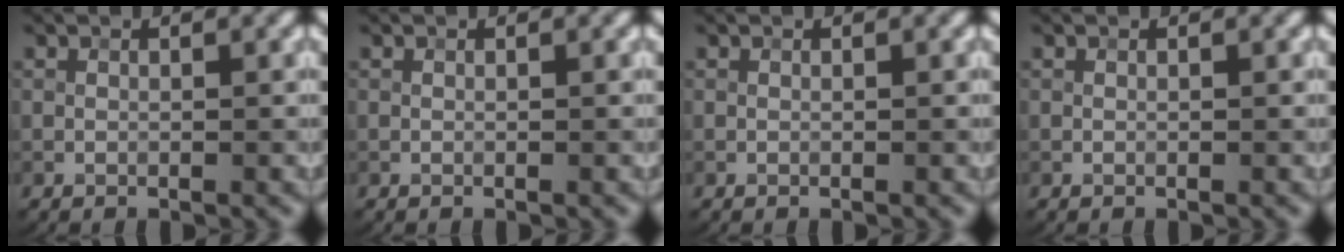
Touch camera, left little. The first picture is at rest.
{"total": 0.0}
{"total": 0.0}
{"total": 0.0}